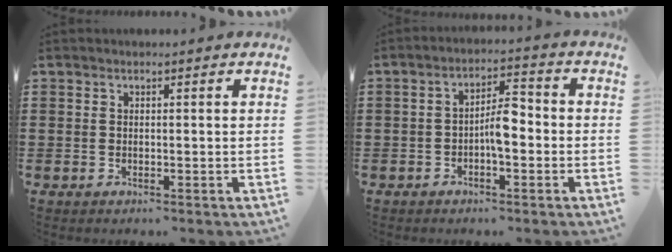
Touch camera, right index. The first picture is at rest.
{"total": 4.8, "force": [-1.1, 1.7, 4.4], "torque": [-0.087, 0.009, -0.023]}